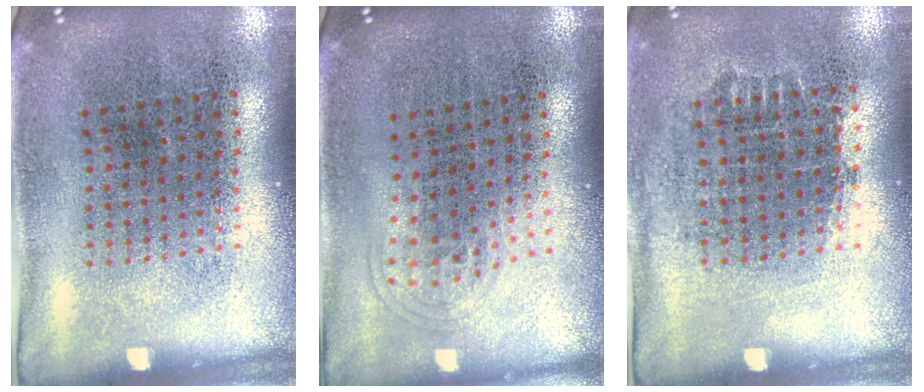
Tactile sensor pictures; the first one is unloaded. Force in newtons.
{"total": 1.0, "press": 0.7, "slide": 0.8}
{"total": 0.8, "press": 0.8, "slide": 0.3}